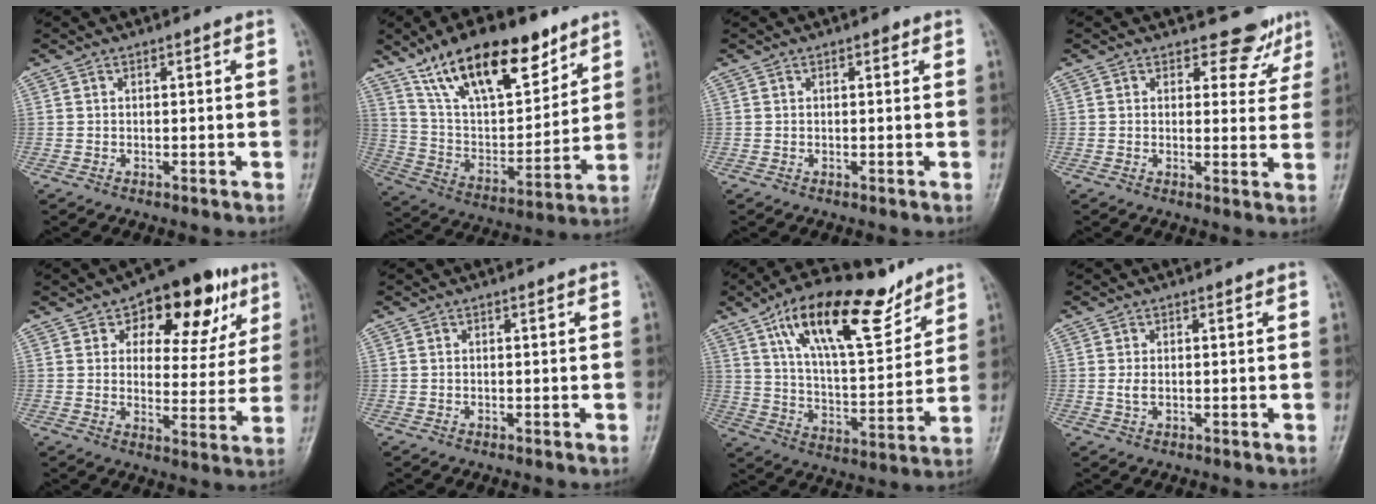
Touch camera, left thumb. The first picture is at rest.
{"total": 22.1, "force": [14.4, 9.4, 13.9], "torque": [-0.194, -0.049, 0.260]}
{"total": 0.7, "force": [0.3, 0.4, 0.4], "torque": [-0.002, 0.000, 0.001]}
{"total": 5.7, "force": [4.8, 3.2, 0.5], "torque": [0.025, -0.034, 0.044]}
{"total": 16.9, "force": [8.3, 9.4, 11.4], "torque": [-0.095, -0.014, 0.115]}
{"total": 0.0}
{"total": 19.8, "force": [12.4, 7.5, 13.5], "torque": [-0.192, -0.054, 0.218]}
{"total": 1.9, "force": [0.4, 1.0, 1.6], "torque": [-0.033, 0.000, 0.010]}